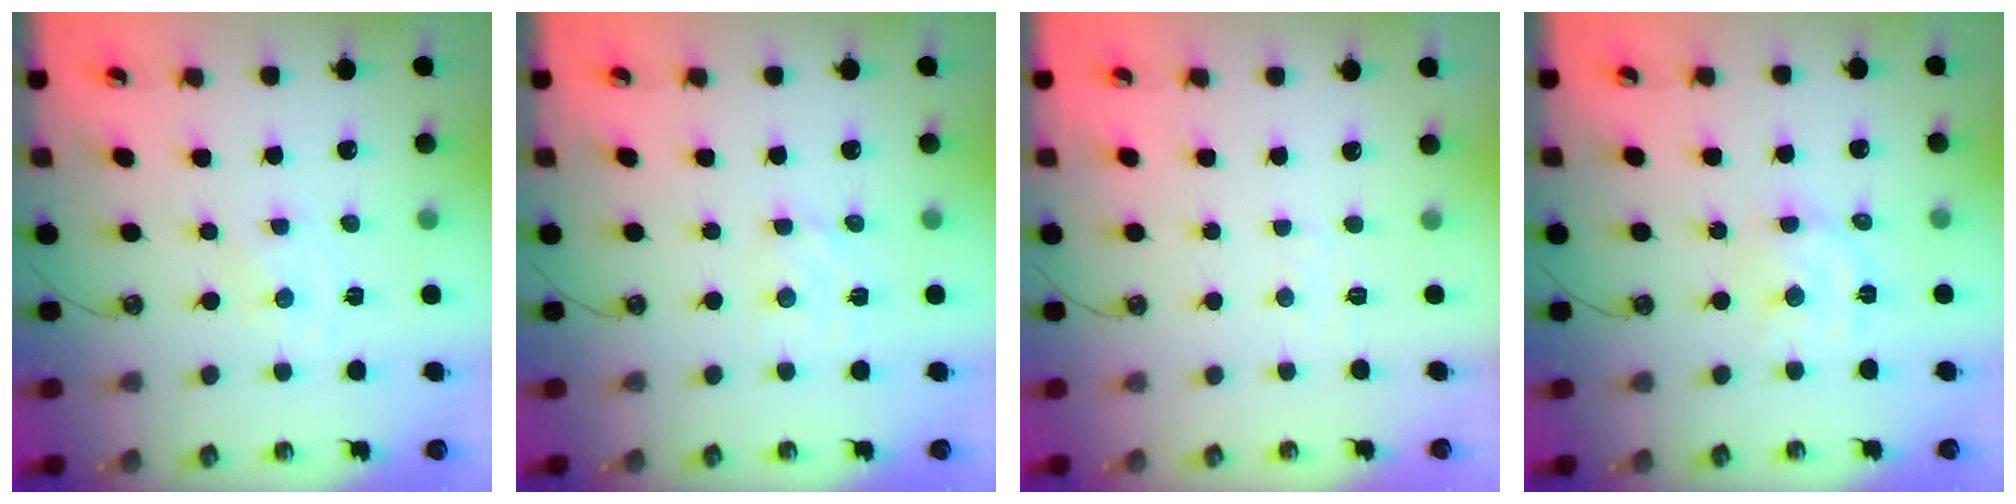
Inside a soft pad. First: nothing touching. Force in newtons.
{"total": 3.3, "press": 3.3, "slide": 0.3}
{"total": 3.7, "press": 3.7, "slide": 0.5}
{"total": 7.5, "press": 7.4, "slide": 1.0}